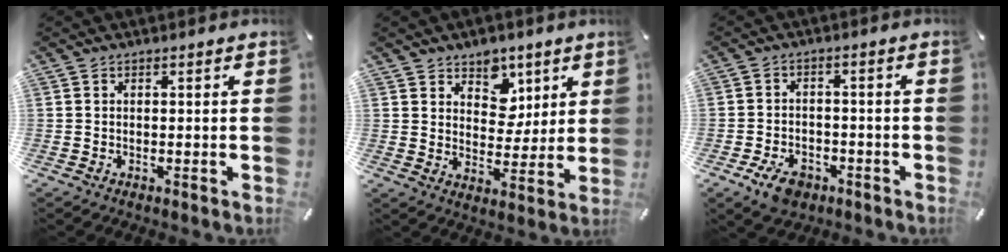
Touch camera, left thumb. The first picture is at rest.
{"total": 7.9, "force": [4.2, 6.5, 1.5], "torque": [-0.015, -0.035, 0.075]}
{"total": 6.2, "force": [-3.5, 4.0, 3.1], "torque": [-0.062, 0.019, -0.064]}